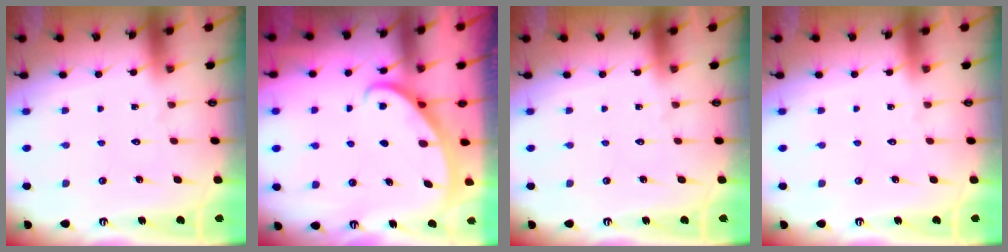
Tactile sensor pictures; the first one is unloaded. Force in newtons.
{"total": 3.0, "press": 3.0, "slide": 0.1}
{"total": 0.0}
{"total": 0.0}